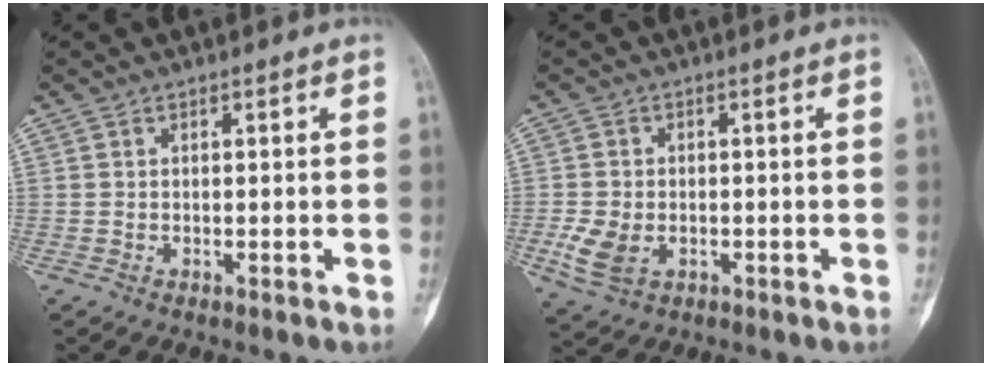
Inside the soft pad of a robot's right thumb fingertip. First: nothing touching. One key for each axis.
{"total": 5.9, "fx": -1.6, "fy": 4.1, "fz": 4.0, "tx": -0.082, "ty": -0.001, "tz": -0.024}